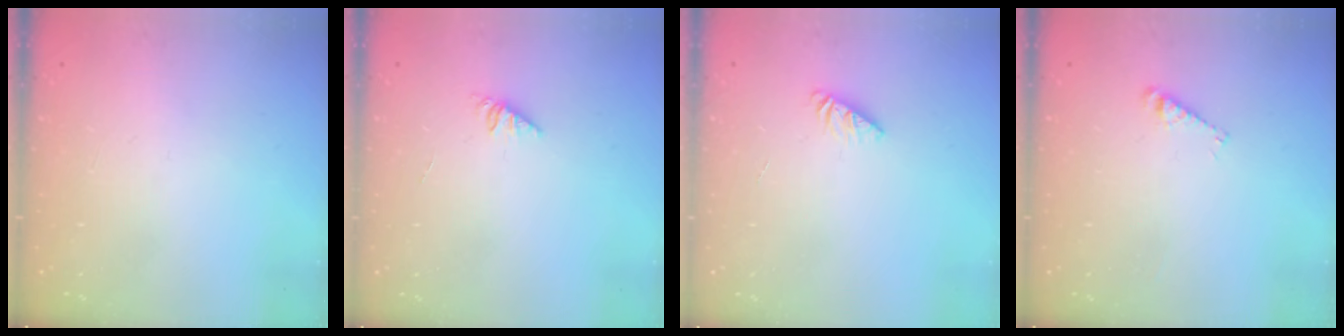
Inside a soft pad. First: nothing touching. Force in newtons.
{"total": 1.0, "press": 1.0, "slide": 0.3}
{"total": 1.8, "press": 1.8, "slide": 0.2}
{"total": 2.9, "press": 2.9, "slide": 0.4}